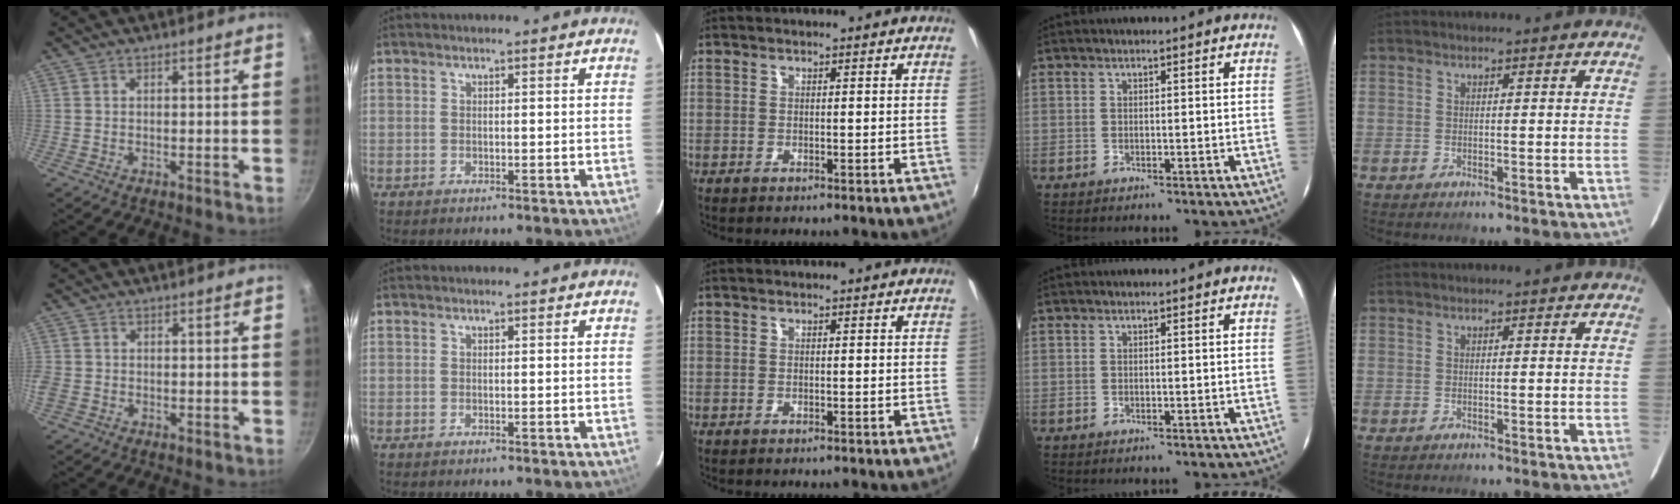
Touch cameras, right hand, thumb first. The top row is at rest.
{"thumb": {"total": 2.7, "force": [-0.9, 2.2, 1.3], "torque": [-0.027, 0.000, -0.020]}}